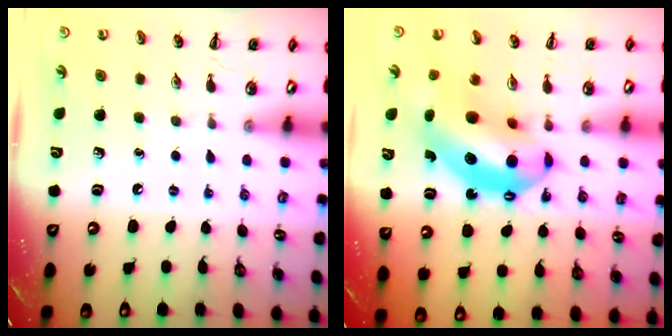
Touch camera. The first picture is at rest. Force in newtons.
{"total": 15.0, "press": 14.4, "slide": 4.2}